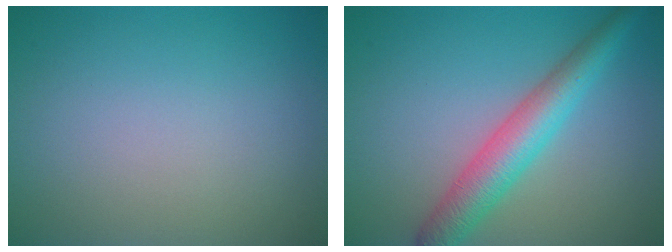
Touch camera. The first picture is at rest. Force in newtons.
{"total": 5.0, "press": 5.0, "slide": 0.1}